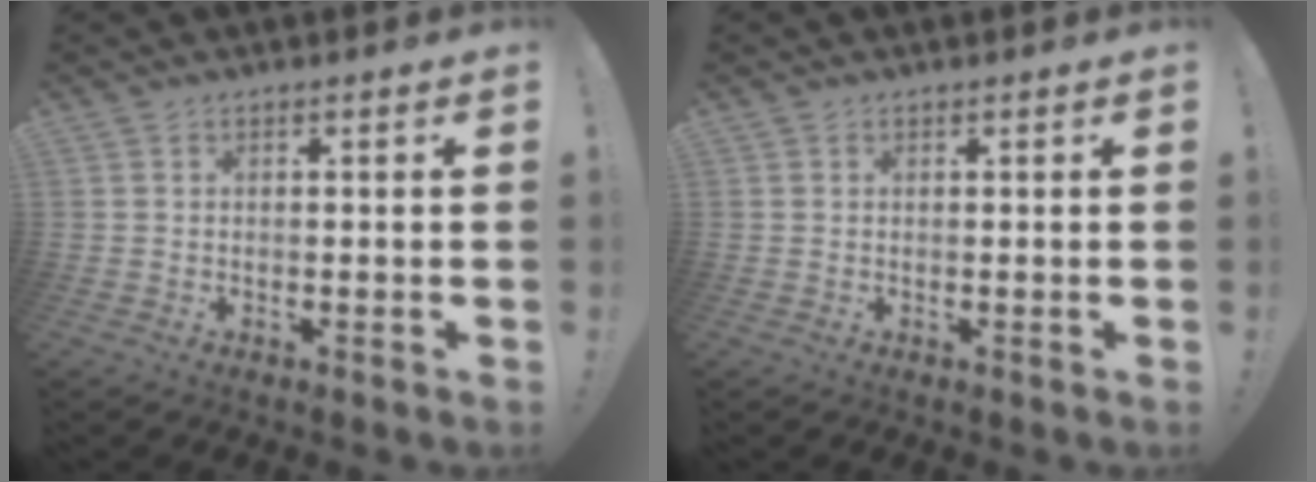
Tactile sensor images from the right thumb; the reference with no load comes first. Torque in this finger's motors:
{"motor_torque": [-0.22, -0.06, 0.08, 0.07, -0.12]}